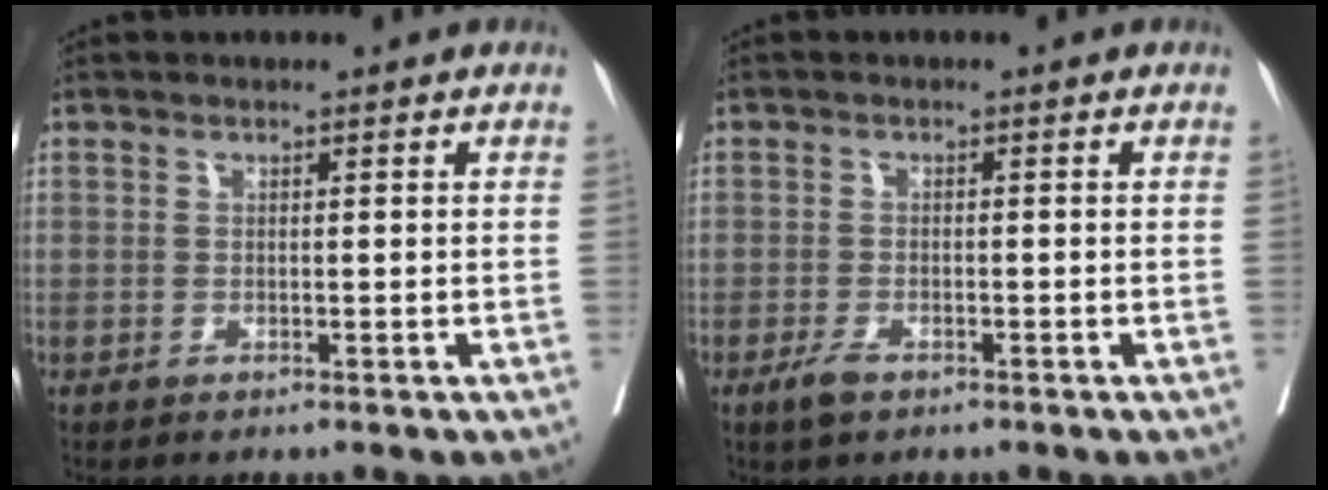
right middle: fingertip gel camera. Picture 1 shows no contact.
{"total": 2.4, "force": [-1.6, 0.9, 1.6], "torque": [-0.034, -0.002, -0.027]}